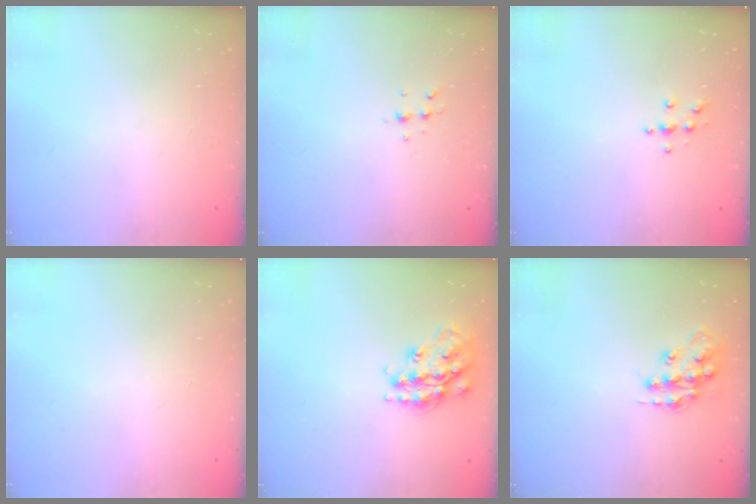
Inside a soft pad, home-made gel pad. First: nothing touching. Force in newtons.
{"total": 3.9, "press": 3.8, "slide": 1.2}
{"total": 3.8, "press": 3.8, "slide": 0.4}
{"total": 0.0}
{"total": 16.9, "press": 16.9, "slide": 1.2}
{"total": 13.3, "press": 13.3, "slide": 0.8}